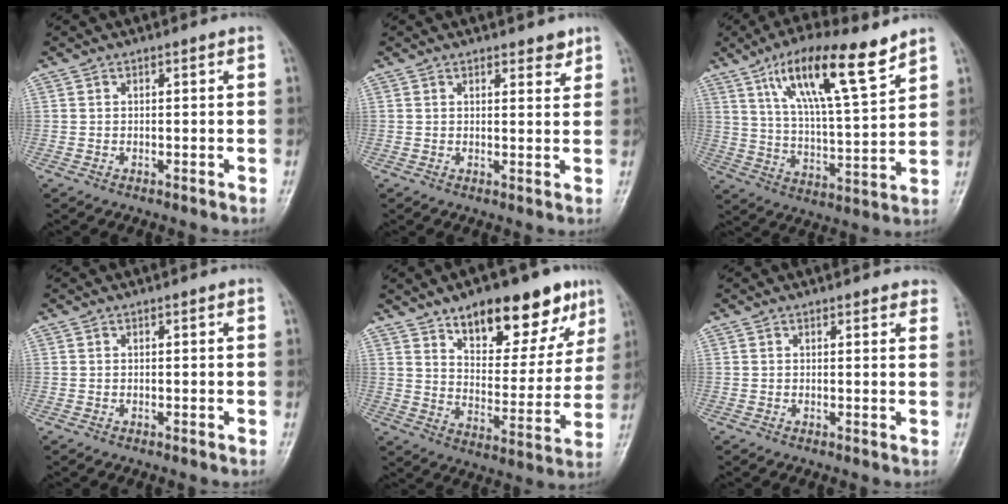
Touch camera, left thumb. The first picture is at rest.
{"total": 2.7, "force": [2.1, 1.1, 1.3], "torque": [-0.004, -0.014, 0.027]}
{"total": 16.9, "force": [10.2, 4.0, 12.9], "torque": [-0.209, -0.040, 0.184]}
{"total": 0.0}
{"total": 19.4, "force": [12.0, 8.9, 12.4], "torque": [-0.120, -0.053, 0.183]}
{"total": 3.8, "force": [3.3, 1.3, 1.3], "torque": [0.010, -0.007, 0.025]}